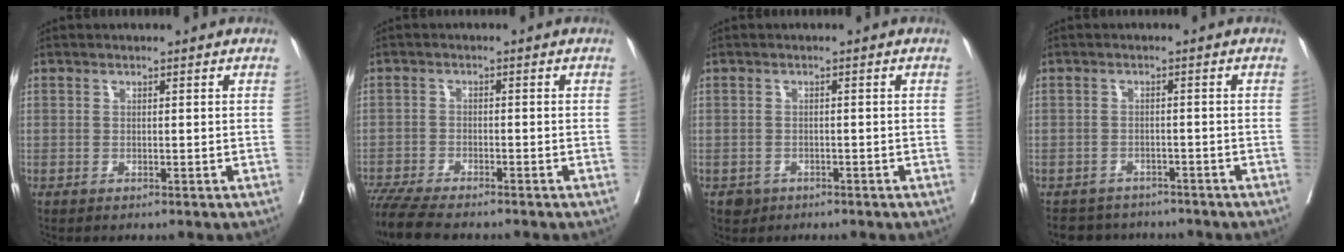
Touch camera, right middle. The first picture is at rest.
{"total": 8.8, "force": [-7.6, 1.0, 4.2], "torque": [-0.071, -0.020, -0.130]}
{"total": 2.2, "force": [-1.3, 1.7, 0.2], "torque": [-0.002, 0.005, -0.020]}
{"total": 5.7, "force": [-5.2, 2.3, 0.1], "torque": [0.004, 0.005, -0.072]}